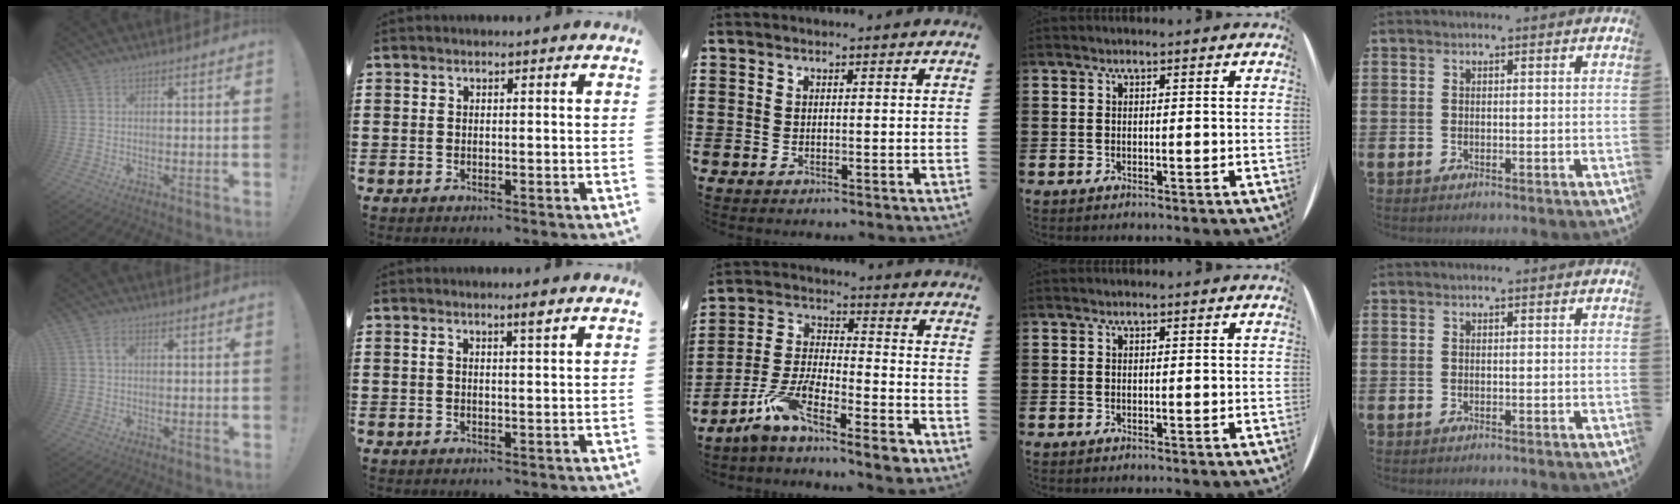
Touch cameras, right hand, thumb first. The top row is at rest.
{"thumb": {"total": 3.0, "force": [0.7, 2.2, 2.0], "torque": [-0.038, 0.009, 0.012]}, "index": {"total": 1.9, "force": [1.0, 0.0, 1.6], "torque": [-0.025, -0.003, 0.015]}, "middle": {"total": 8.7, "force": [-6.7, 1.6, 5.3], "torque": [-0.116, -0.001, -0.134]}}